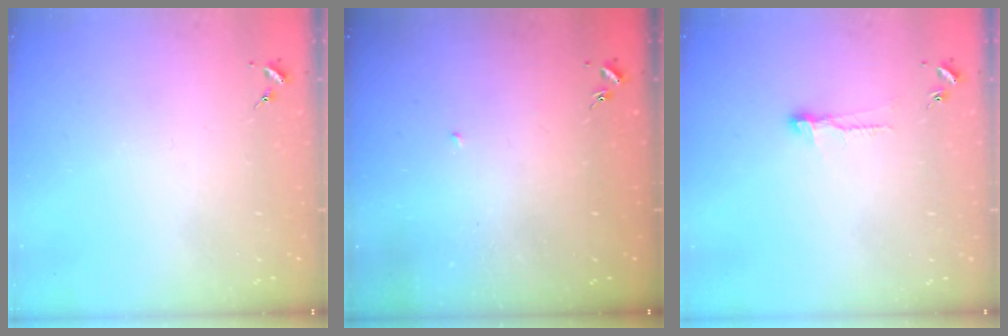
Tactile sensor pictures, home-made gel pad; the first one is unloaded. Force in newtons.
{"total": 2.3, "press": 2.3, "slide": 0.1}
{"total": 7.2, "press": 7.1, "slide": 0.6}